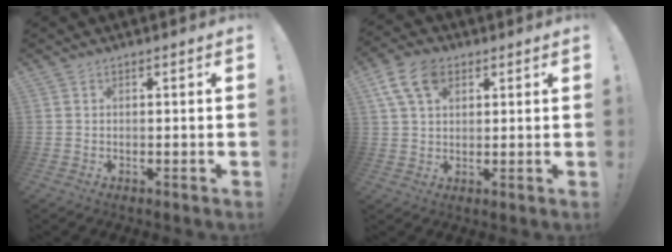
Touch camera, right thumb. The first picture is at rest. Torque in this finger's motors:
{"motor_torque": [1.27, 1.25, 0.65, 0.16, 0.00]}